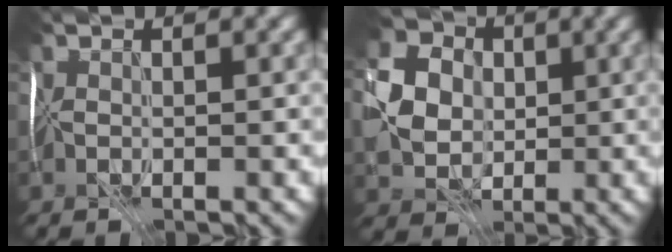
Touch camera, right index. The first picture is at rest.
{"total": 4.8, "force": [0.8, 4.1, 2.4], "torque": [-0.056, 0.010, 0.016]}